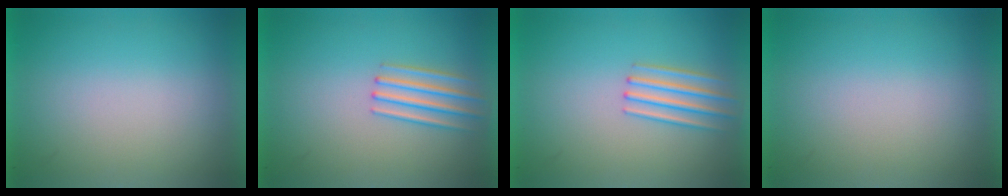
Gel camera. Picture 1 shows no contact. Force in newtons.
{"total": 2.1}
{"total": 2.1}
{"total": 0.0}